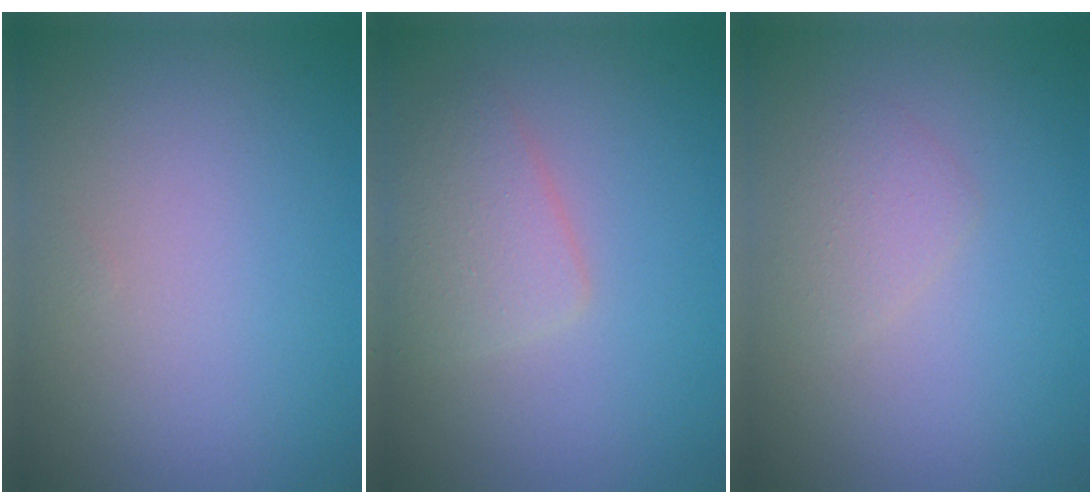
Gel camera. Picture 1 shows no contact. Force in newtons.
{"total": 2.7, "press": 2.7, "slide": 0.1}
{"total": 1.6, "press": 1.6, "slide": 0.0}